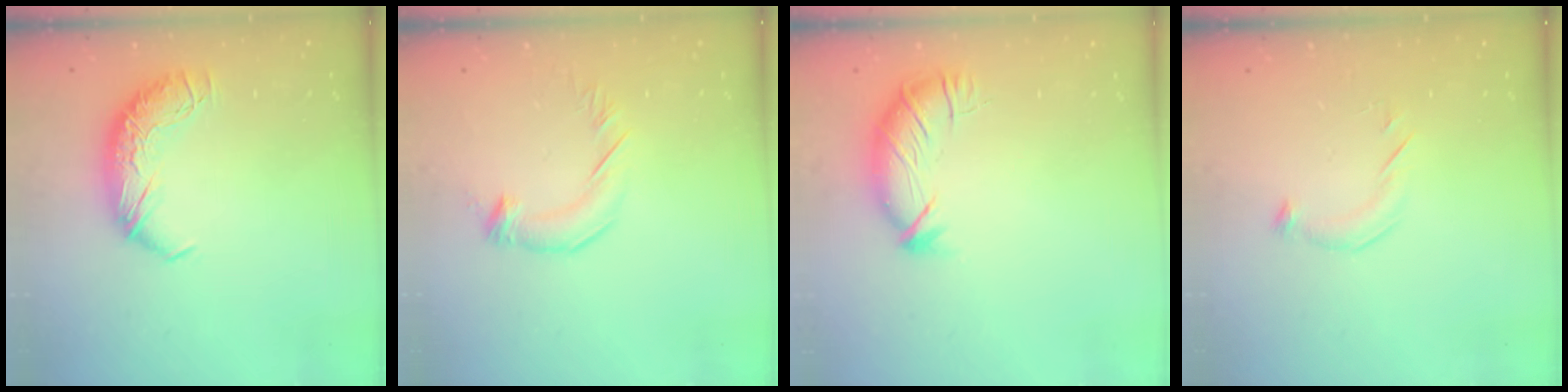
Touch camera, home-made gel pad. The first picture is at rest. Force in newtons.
{"total": 2.9, "press": 2.9, "slide": 0.5}
{"total": 3.6, "press": 3.6, "slide": 0.7}
{"total": 4.5, "press": 4.4, "slide": 0.9}